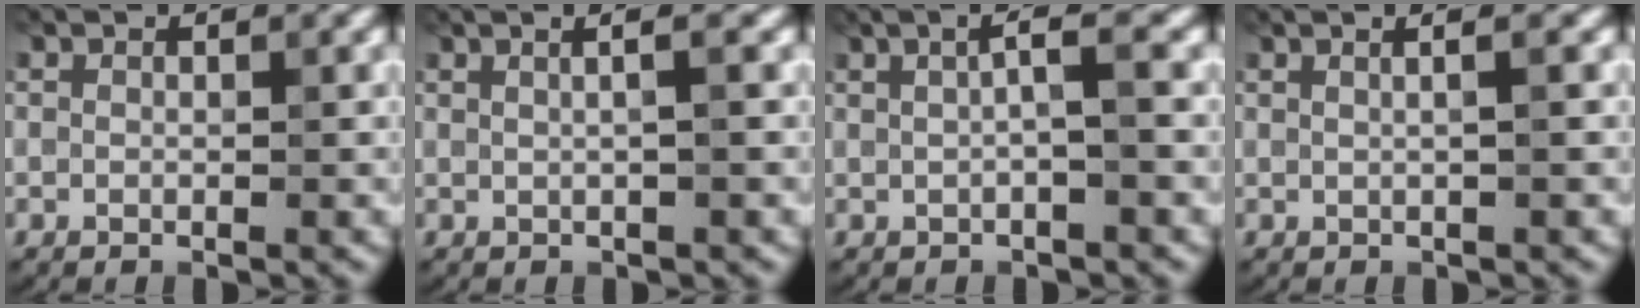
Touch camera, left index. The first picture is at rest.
{"total": 3.8, "force": [1.3, 1.9, 3.0], "torque": [-0.012, 0.027, -0.017]}
{"total": 2.7, "force": [0.3, 0.6, 2.6], "torque": [-0.038, 0.011, 0.001]}
{"total": 3.4, "force": [1.2, 1.8, 2.6], "torque": [-0.009, 0.022, -0.018]}